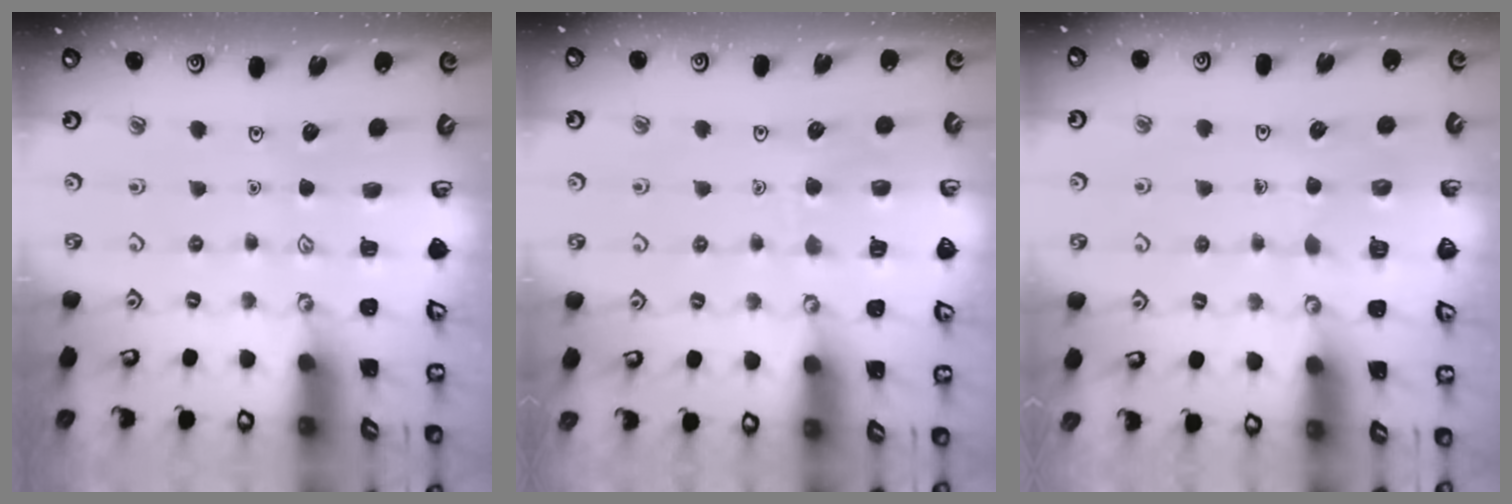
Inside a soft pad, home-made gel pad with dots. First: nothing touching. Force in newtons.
{"total": 6.1, "press": 6.1, "slide": 0.4}
{"total": 2.6, "press": 2.6, "slide": 0.1}